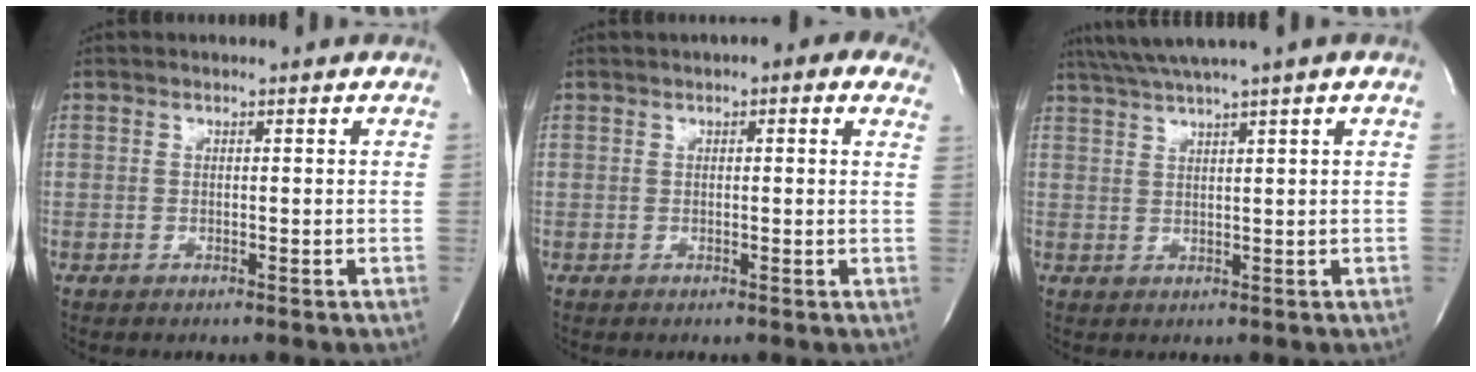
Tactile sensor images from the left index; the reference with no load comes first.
{"total": 4.7, "force": [2.9, 1.5, 3.5], "torque": [-0.032, 0.024, 0.028]}
{"total": 6.0, "force": [4.5, -1.3, 3.8], "torque": [-0.070, 0.020, 0.083]}